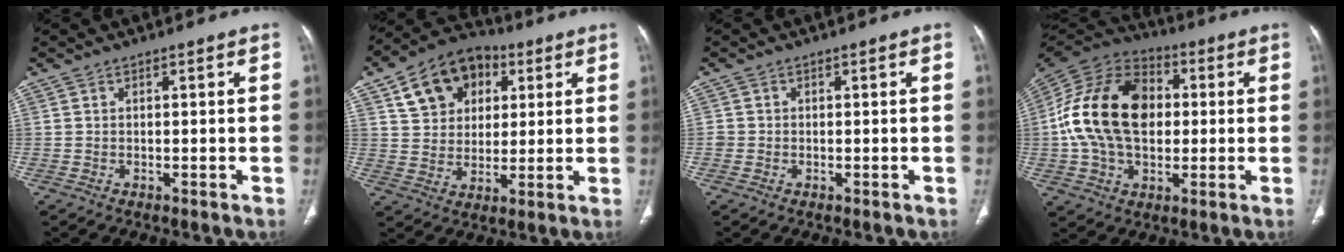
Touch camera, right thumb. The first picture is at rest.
{"total": 14.3, "force": [5.8, 10.8, 7.4], "torque": [-0.094, 0.001, 0.095]}
{"total": 1.2, "force": [-0.2, 1.1, 0.2], "torque": [0.003, 0.005, -0.005]}
{"total": 21.8, "force": [1.3, 14.9, 15.9], "torque": [-0.292, 0.018, 0.021]}